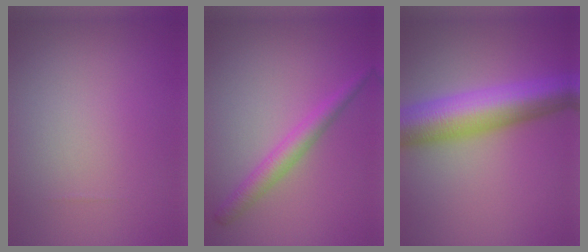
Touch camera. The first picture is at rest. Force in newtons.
{"total": 2.5, "press": 2.5, "slide": 0.0}
{"total": 8.9, "press": 8.9, "slide": 0.3}